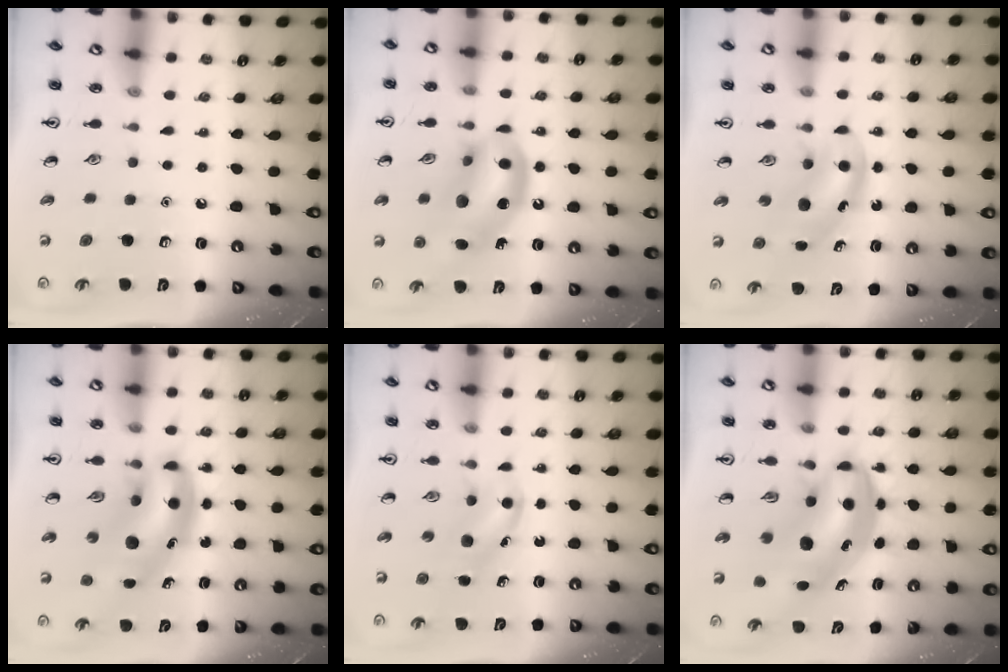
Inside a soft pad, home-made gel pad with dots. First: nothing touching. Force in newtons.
{"total": 14.7, "press": 14.1, "slide": 4.1}
{"total": 4.9, "press": 4.8, "slide": 0.9}
{"total": 8.9, "press": 8.5, "slide": 2.5}
{"total": 4.1, "press": 3.9, "slide": 1.3}
{"total": 7.6, "press": 7.4, "slide": 2.0}